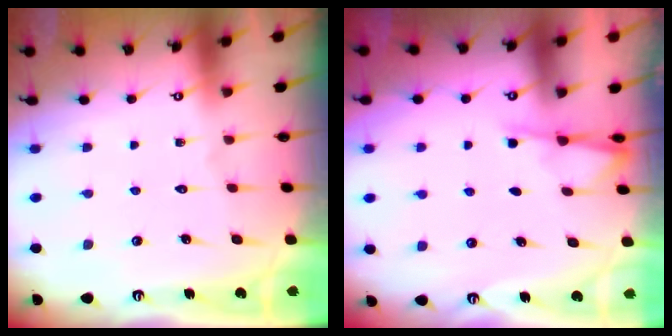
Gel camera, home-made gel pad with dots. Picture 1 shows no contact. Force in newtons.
{"total": 2.7, "press": 2.7, "slide": 0.5}